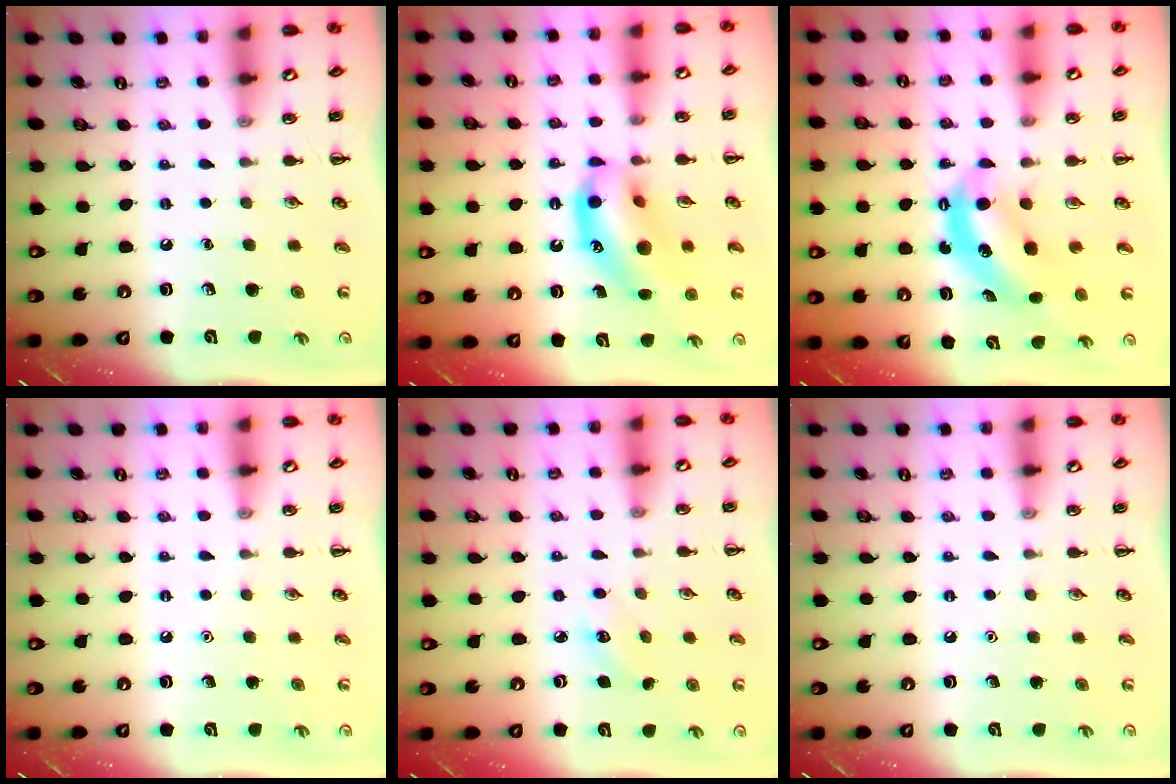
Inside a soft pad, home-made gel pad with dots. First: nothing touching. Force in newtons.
{"total": 14.1, "press": 13.7, "slide": 3.2}
{"total": 6.0, "press": 6.0, "slide": 0.4}
{"total": 1.6, "press": 1.6, "slide": 0.1}
{"total": 3.2, "press": 3.1, "slide": 0.7}
{"total": 1.6, "press": 1.6, "slide": 0.1}